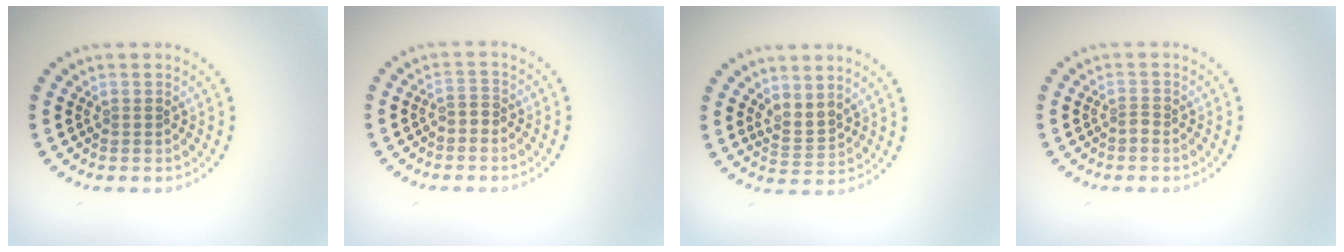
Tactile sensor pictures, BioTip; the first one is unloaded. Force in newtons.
{"total": 1.1, "press": 1.0, "slide": 0.5}
{"total": 2.1, "press": 1.6, "slide": 1.3}
{"total": 0.7, "press": 0.5, "slide": 0.5}